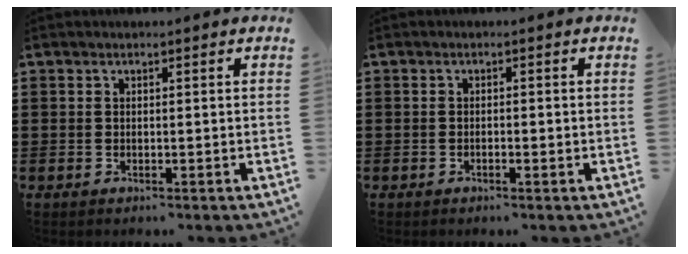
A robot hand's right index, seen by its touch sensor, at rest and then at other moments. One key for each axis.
{"total": 0.8, "fx": -0.4, "fy": 0.1, "fz": 0.6, "tx": -0.012, "ty": -0.003, "tz": -0.007}